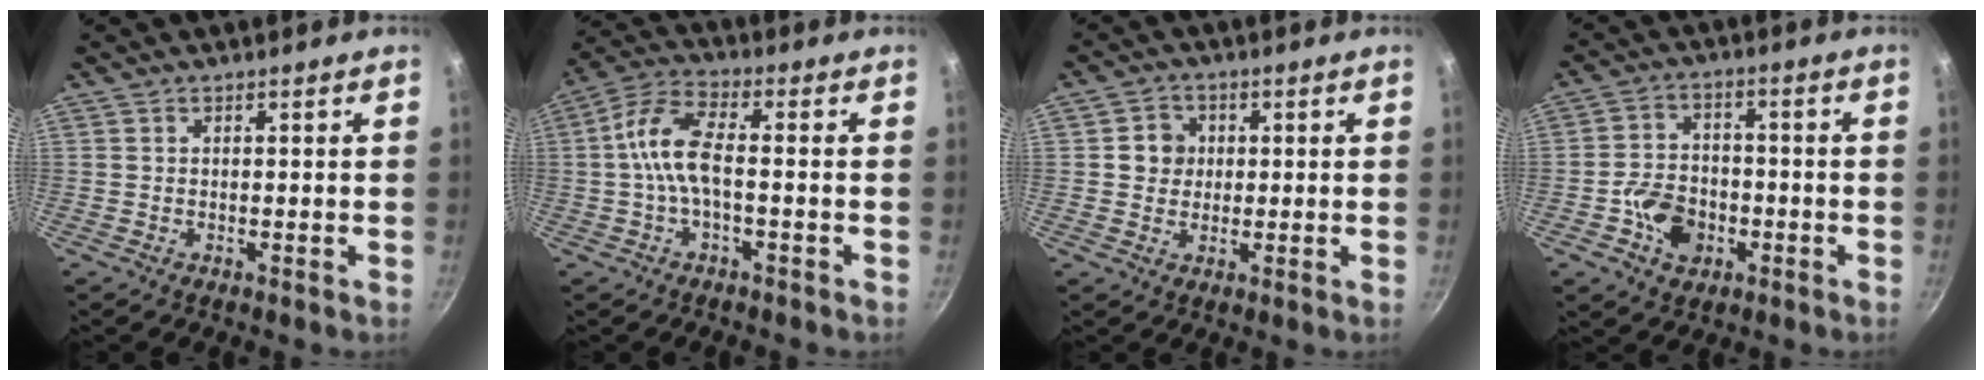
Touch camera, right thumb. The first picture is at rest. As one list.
[{"total": 8.6, "force": [-1.3, 3.6, 7.7], "torque": [-0.168, 0.032, -0.038]}, {"total": 4.7, "force": [0.6, 4.4, 1.6], "torque": [0.006, 0.004, 0.003]}, {"total": 8.7, "force": [-3.1, 6.6, 4.8], "torque": [-0.065, 0.027, -0.057]}]